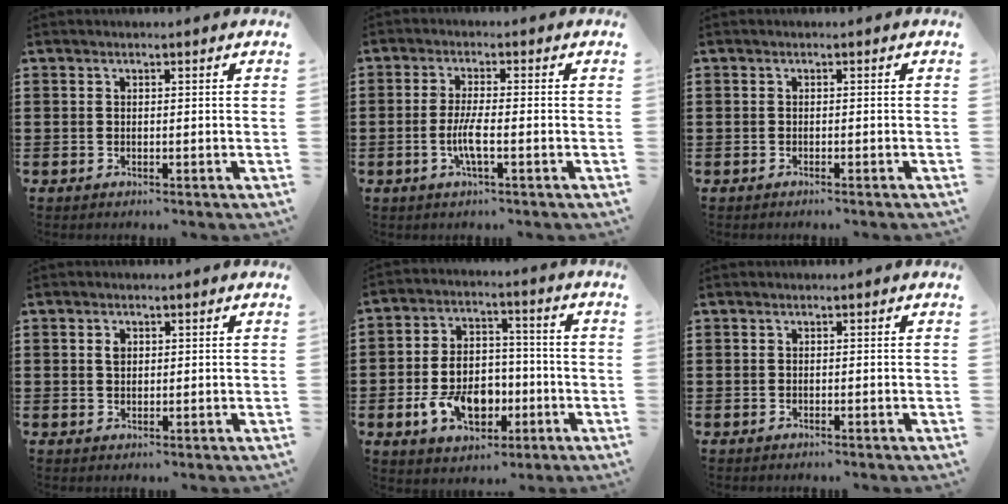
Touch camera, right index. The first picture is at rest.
{"total": 4.4, "force": [-1.4, 0.6, 4.2], "torque": [-0.093, -0.009, -0.032]}
{"total": 0.5, "force": [-0.5, -0.1, 0.2], "torque": [-0.004, -0.003, -0.010]}
{"total": 1.5, "force": [0.5, 1.0, 1.0], "torque": [-0.022, 0.005, 0.008]}
{"total": 9.9, "force": [-3.1, 6.8, 6.4], "torque": [-0.121, 0.014, -0.056]}
{"total": 0.0}